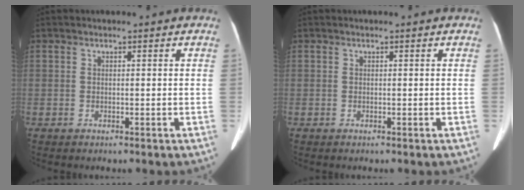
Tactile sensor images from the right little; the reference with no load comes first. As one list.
[{"total": 0.0}]